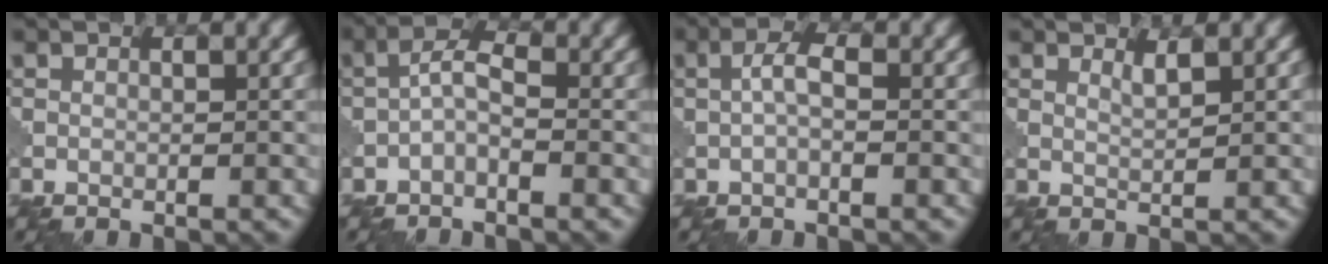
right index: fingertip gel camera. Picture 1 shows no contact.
{"total": 2.2, "force": [-1.0, 0.7, 1.8], "torque": [-0.037, 0.011, -0.027]}
{"total": 2.1, "force": [-0.1, 0.7, 1.9], "torque": [-0.041, 0.008, -0.007]}
{"total": 1.1, "force": [0.8, 0.1, 0.7], "torque": [-0.015, -0.001, 0.014]}